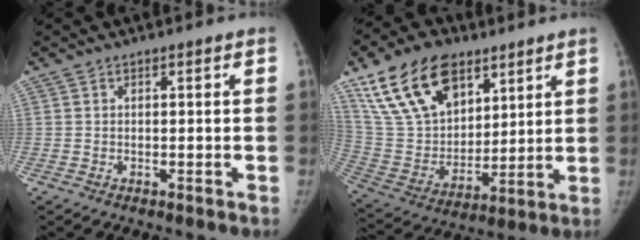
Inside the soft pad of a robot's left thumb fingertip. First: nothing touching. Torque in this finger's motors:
{"motor_torque": [1.63, 1.70, 1.53, -1.24, 0.13]}